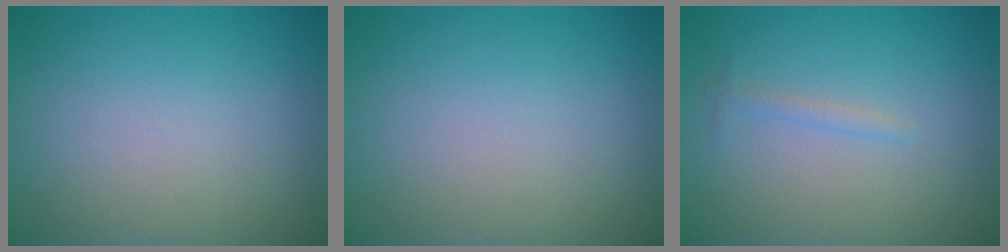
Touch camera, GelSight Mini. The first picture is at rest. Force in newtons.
{"total": 0.0}
{"total": 0.8, "press": 0.8, "slide": 0.0}